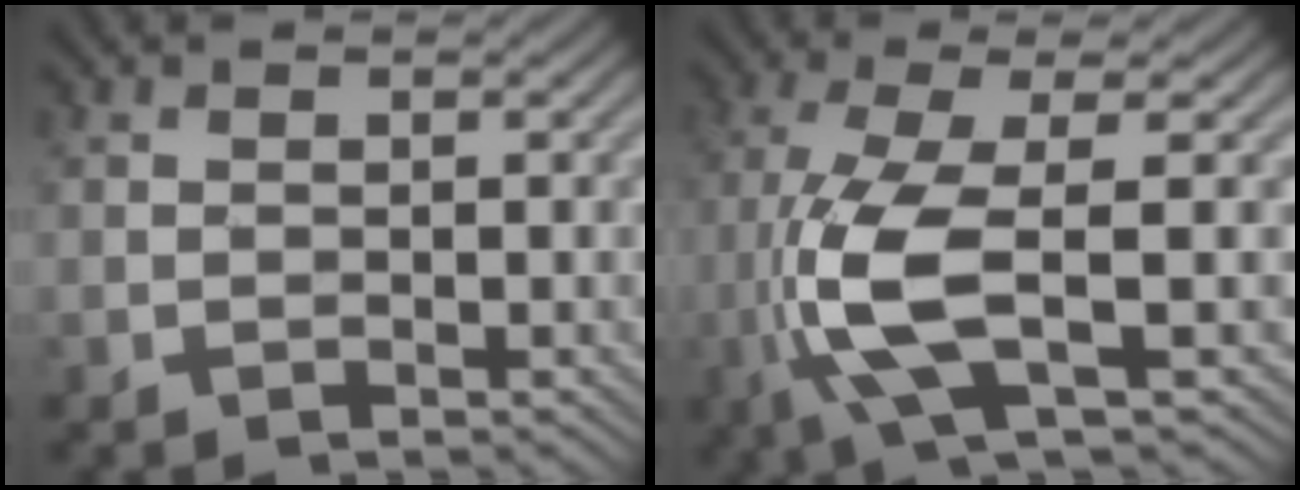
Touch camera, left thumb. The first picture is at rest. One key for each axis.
{"total": 8.2, "fx": -1.6, "fy": 1.4, "fz": 7.9, "tx": -0.177, "ty": 0.007, "tz": -0.039}